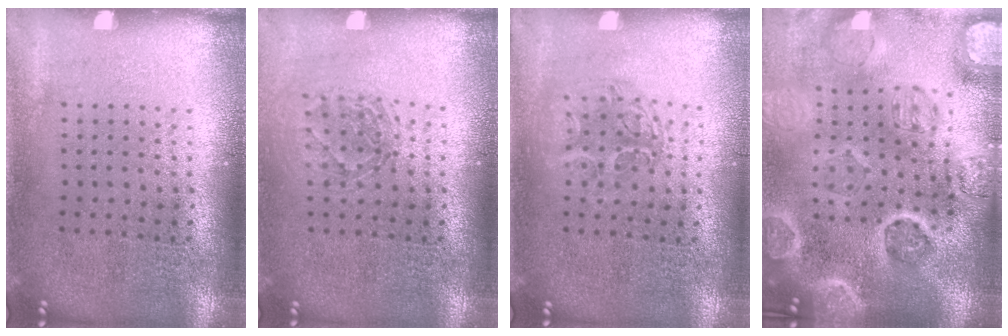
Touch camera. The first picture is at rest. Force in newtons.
{"total": 1.4, "press": 1.2, "slide": 0.7}
{"total": 1.2, "press": 1.1, "slide": 0.6}
{"total": 4.3, "press": 4.0, "slide": 1.5}